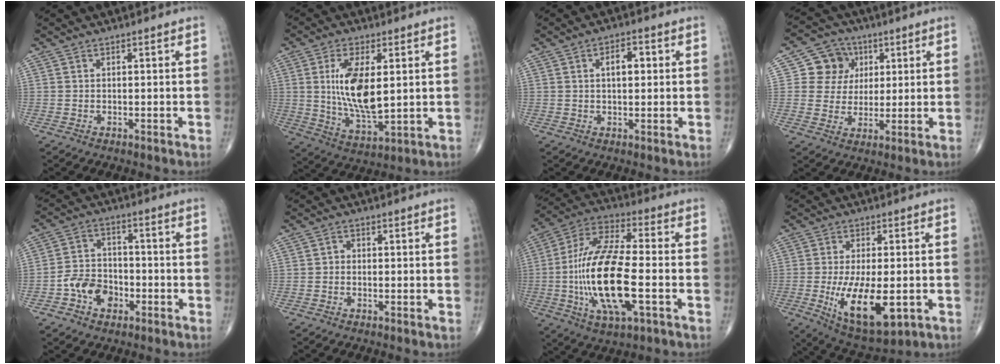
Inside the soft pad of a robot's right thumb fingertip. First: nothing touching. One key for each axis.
{"total": 14.8, "fx": 2.2, "fy": 6.3, "fz": 13.2, "tx": -0.242, "ty": -0.024, "tz": 0.052}
{"total": 4.4, "fx": 0.9, "fy": 2.3, "fz": 3.6, "tx": -0.047, "ty": 0.006, "tz": 0.010}
{"total": 8.6, "fx": 2.6, "fy": 7.9, "fz": 2.2, "tx": 0.008, "ty": 0.000, "tz": 0.041}
{"total": 8.1, "fx": -3.2, "fy": 5.9, "fz": 4.5, "tx": -0.056, "ty": 0.031, "tz": -0.061}
{"total": 1.1, "fx": -0.3, "fy": 1.0, "fz": 0.5, "tx": 0.002, "ty": 0.004, "tz": -0.010}
{"total": 20.7, "fx": -3.8, "fy": 7.2, "fz": 19.1, "tx": -0.394, "ty": 0.021, "tz": -0.065}
{"total": 14.1, "fx": -3.4, "fy": 5.9, "fz": 12.3, "tx": -0.207, "ty": -0.017, "tz": -0.039}